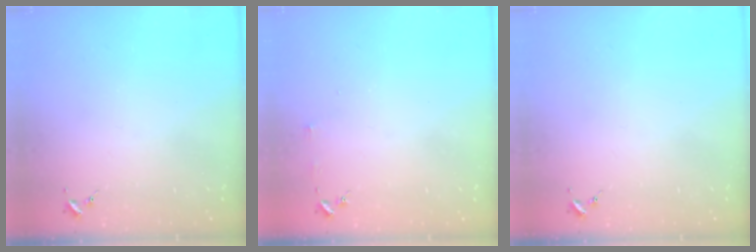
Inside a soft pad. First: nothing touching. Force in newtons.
{"total": 3.0, "press": 3.0, "slide": 0.3}
{"total": 0.0}